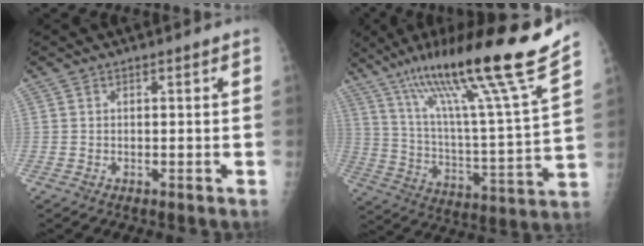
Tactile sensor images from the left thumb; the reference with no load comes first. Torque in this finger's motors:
{"motor_torque": [0.60, 0.34, 1.59, -1.18, 0.21]}